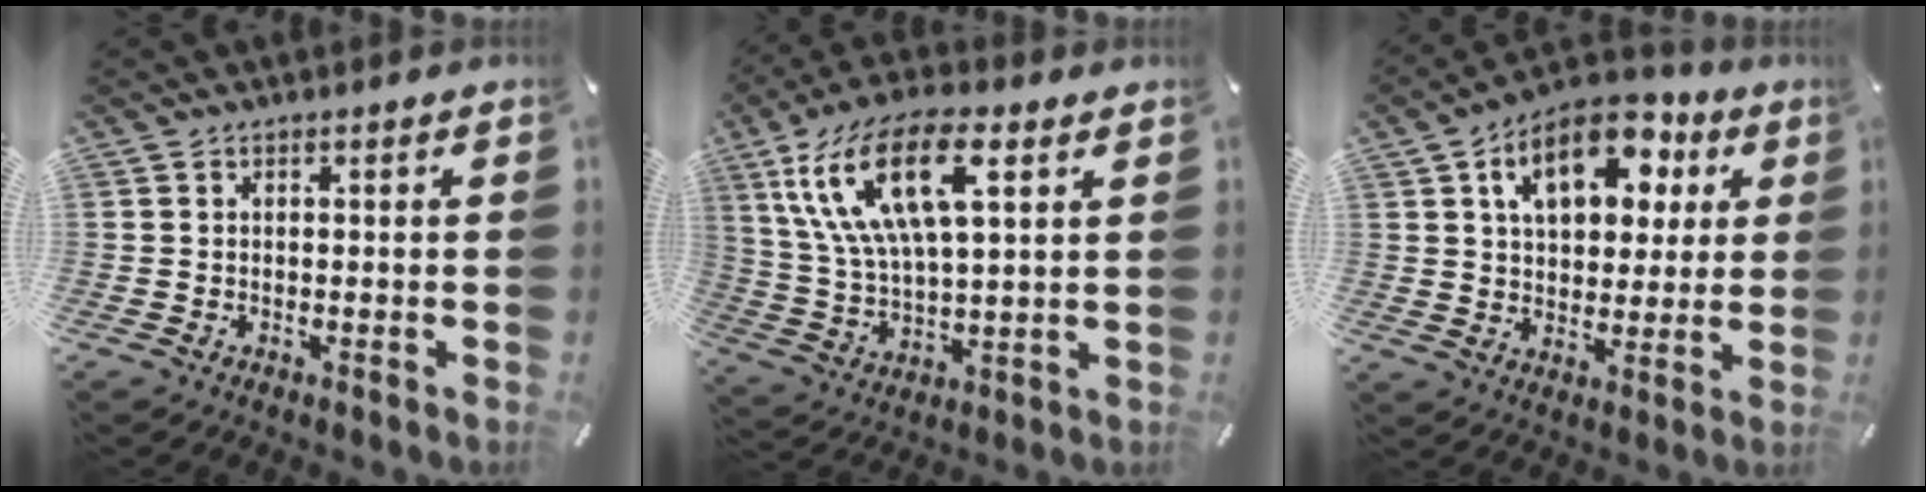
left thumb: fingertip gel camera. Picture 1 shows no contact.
{"total": 18.6, "force": [8.3, 7.9, 14.6], "torque": [-0.331, -0.009, 0.138]}
{"total": 14.8, "force": [6.6, 9.6, 9.2], "torque": [-0.144, -0.010, 0.118]}